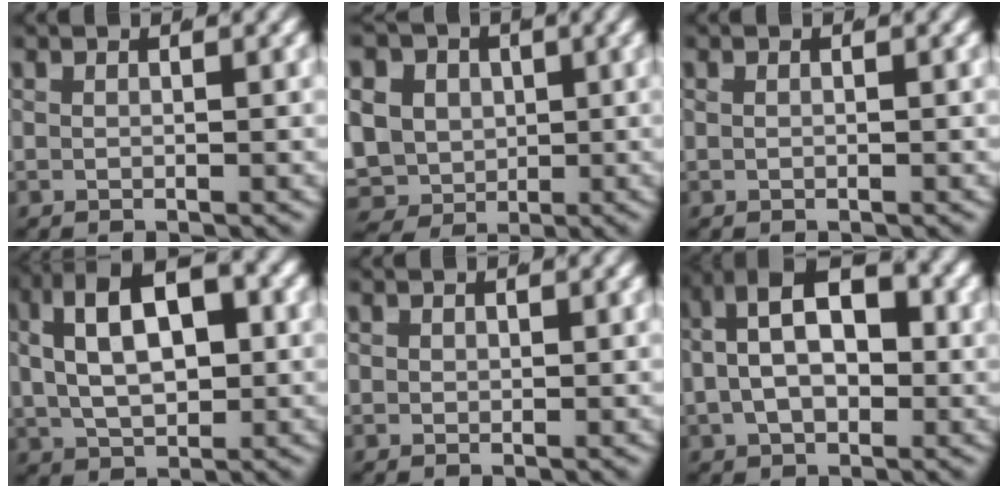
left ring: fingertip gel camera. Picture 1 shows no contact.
{"total": 13.6, "force": [-2.5, 12.5, 4.7], "torque": [-0.142, -0.059, -0.048]}
{"total": 0.0}
{"total": 9.2, "force": [1.4, 6.0, 6.8], "torque": [-0.121, 0.001, 0.018]}
{"total": 0.8, "force": [-0.2, 0.7, 0.2], "torque": [-0.013, -0.006, 0.001]}
{"total": 9.1, "force": [0.7, 6.2, 6.6], "torque": [-0.114, 0.005, -0.002]}